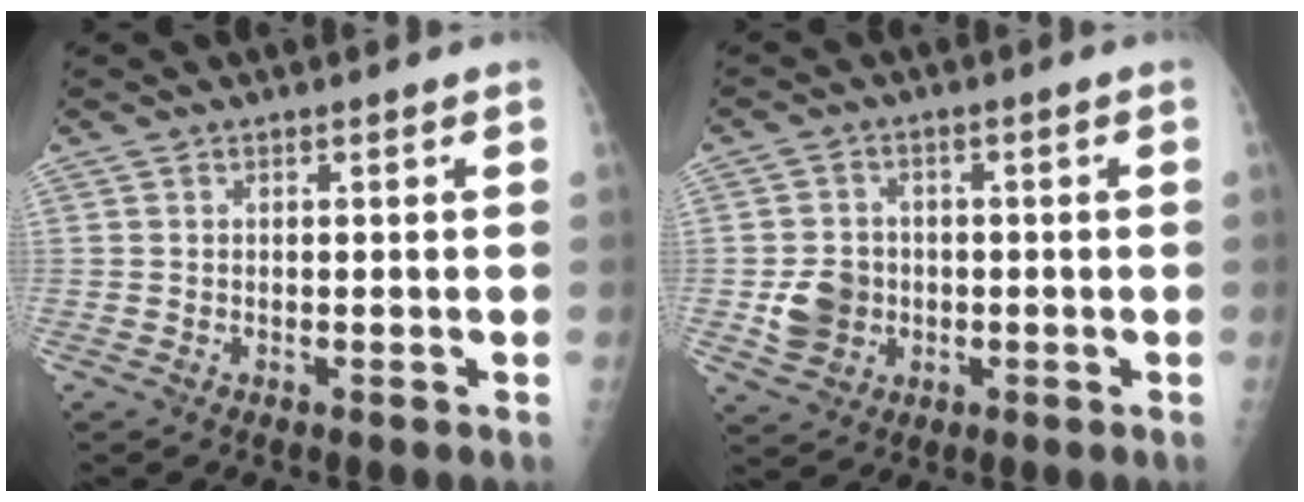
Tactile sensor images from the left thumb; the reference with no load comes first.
{"total": 6.7, "force": [-1.0, 5.9, 2.9], "torque": [-0.034, 0.008, -0.014]}